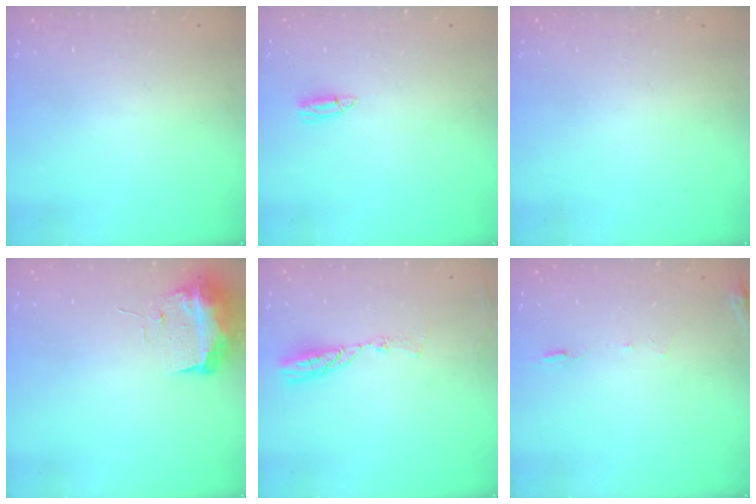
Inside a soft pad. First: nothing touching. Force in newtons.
{"total": 4.8, "press": 4.3, "slide": 2.0}
{"total": 0.0}
{"total": 9.2, "press": 9.2, "slide": 1.1}
{"total": 7.3, "press": 7.3, "slide": 0.8}
{"total": 8.0, "press": 7.8, "slide": 1.8}